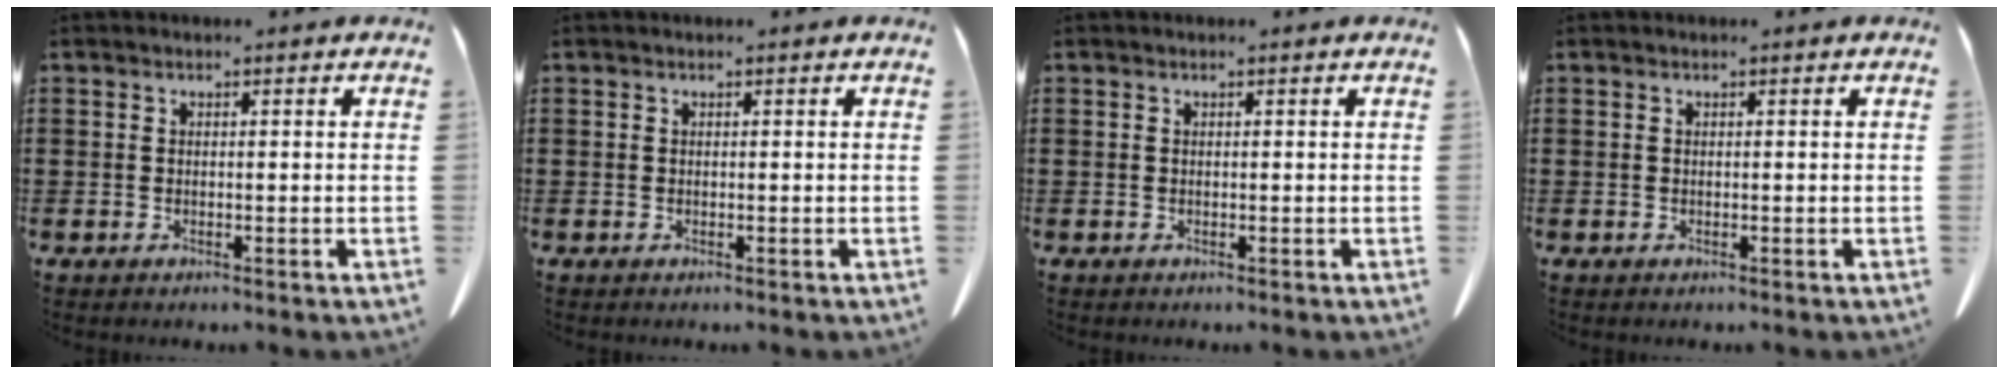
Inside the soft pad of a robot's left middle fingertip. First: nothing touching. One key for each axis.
{"total": 0.0}
{"total": 0.0}
{"total": 0.0}